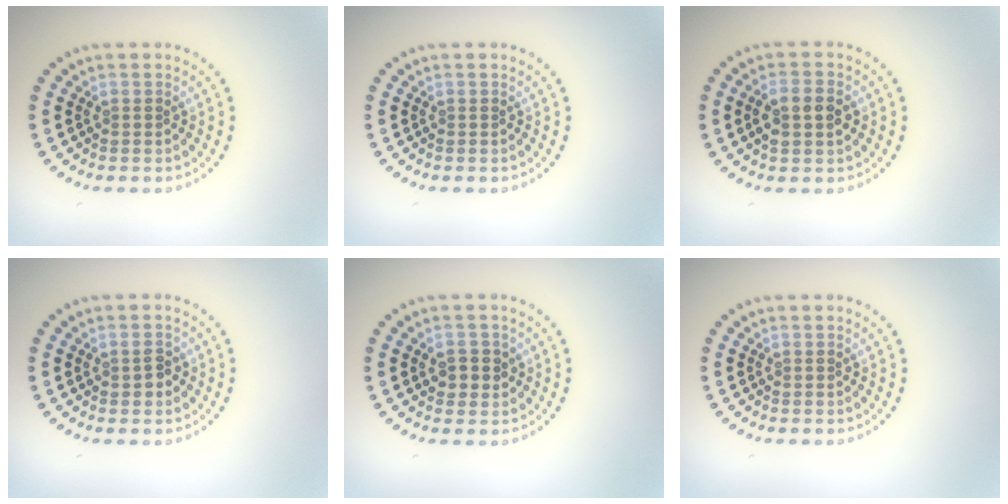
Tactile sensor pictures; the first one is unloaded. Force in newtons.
{"total": 0.0}
{"total": 2.8, "press": 2.8, "slide": 0.4}
{"total": 1.3, "press": 1.3, "slide": 0.1}
{"total": 2.2, "press": 2.1, "slide": 0.5}
{"total": 0.0}